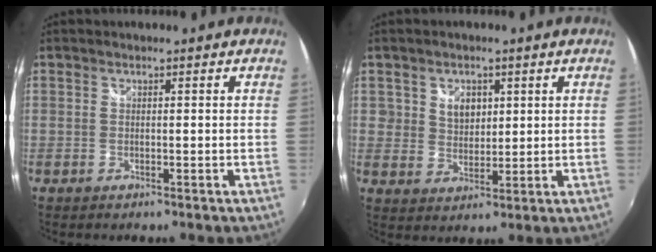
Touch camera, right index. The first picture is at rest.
{"total": 5.1, "force": [1.9, 4.3, 2.1], "torque": [-0.031, 0.006, 0.038]}